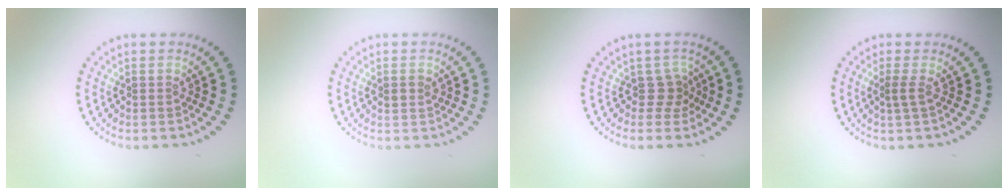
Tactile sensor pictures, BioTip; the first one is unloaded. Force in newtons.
{"total": 1.0, "press": 1.0, "slide": 0.1}
{"total": 1.7, "press": 1.2, "slide": 1.3}
{"total": 1.1, "press": 0.8, "slide": 0.7}